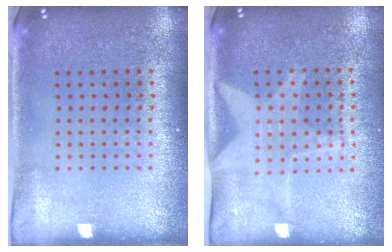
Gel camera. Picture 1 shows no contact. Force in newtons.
{"total": 1.9, "press": 1.6, "slide": 1.1}